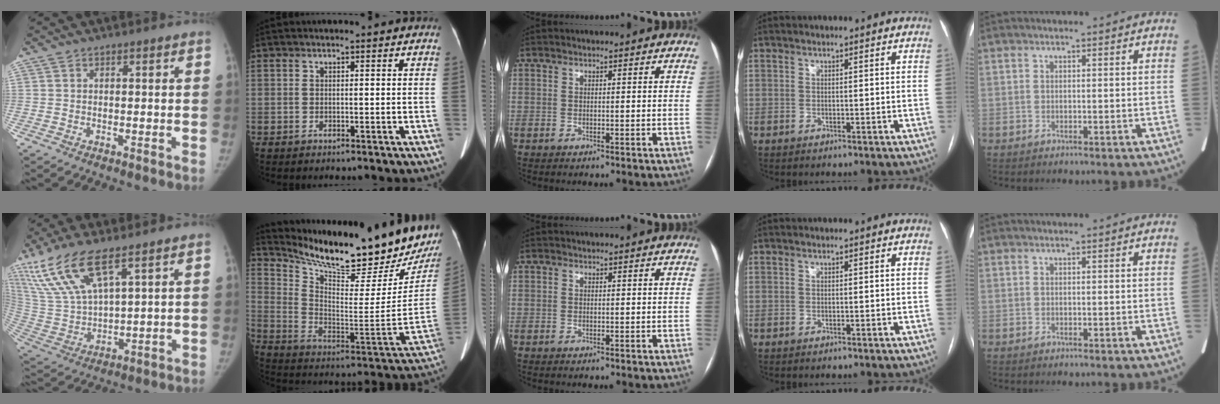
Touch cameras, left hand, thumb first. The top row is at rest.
{"thumb": {"total": 15.1, "force": [9.5, 4.8, 10.8], "torque": [-0.230, -0.034, 0.202]}, "index": {"total": 27.6, "force": [23.3, 3.5, 14.3], "torque": [-0.244, -0.079, 0.334]}}